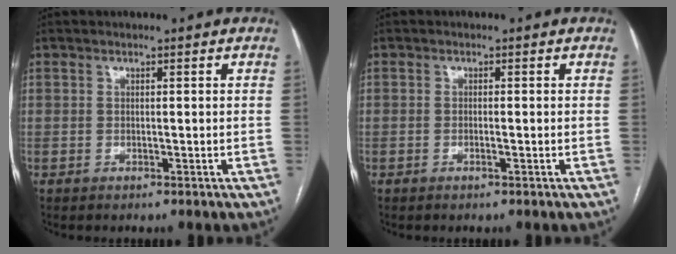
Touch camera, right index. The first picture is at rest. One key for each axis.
{"total": 0.5, "fx": -0.2, "fy": 0.0, "fz": 0.5, "tx": -0.009, "ty": 0.002, "tz": 0.000}